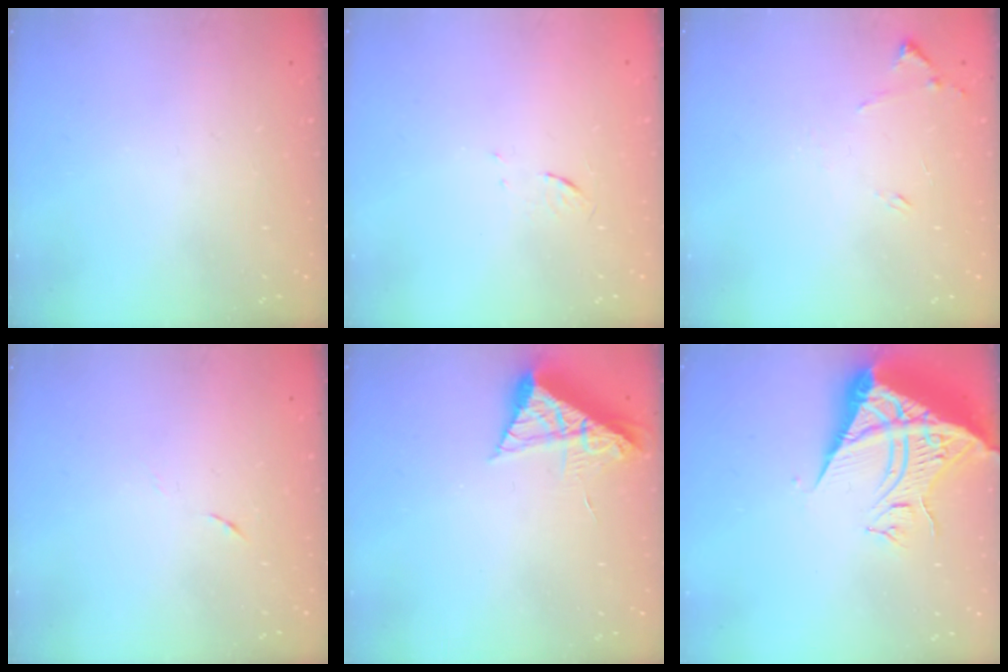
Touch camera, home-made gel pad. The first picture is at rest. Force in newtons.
{"total": 3.2, "press": 3.0, "slide": 1.3}
{"total": 8.0, "press": 8.0, "slide": 0.7}
{"total": 3.9, "press": 3.5, "slide": 1.6}
{"total": 7.9, "press": 7.8, "slide": 0.7}
{"total": 14.7, "press": 14.6, "slide": 1.5}